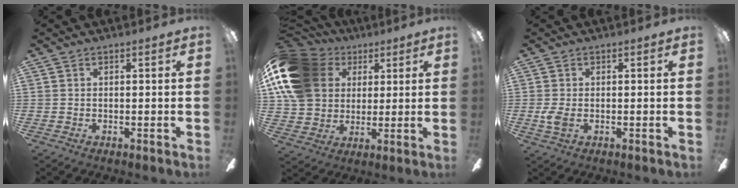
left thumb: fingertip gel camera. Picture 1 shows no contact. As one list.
[{"total": 20.5, "force": [5.8, 16.0, 11.4], "torque": [-0.247, 0.001, 0.109]}, {"total": 3.6, "force": [-0.8, 2.0, 2.9], "torque": [-0.069, -0.005, -0.016]}]